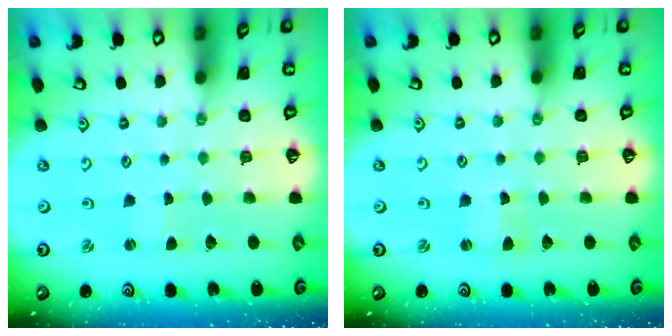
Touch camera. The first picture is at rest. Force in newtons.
{"total": 0.8, "press": 0.8, "slide": 0.2}